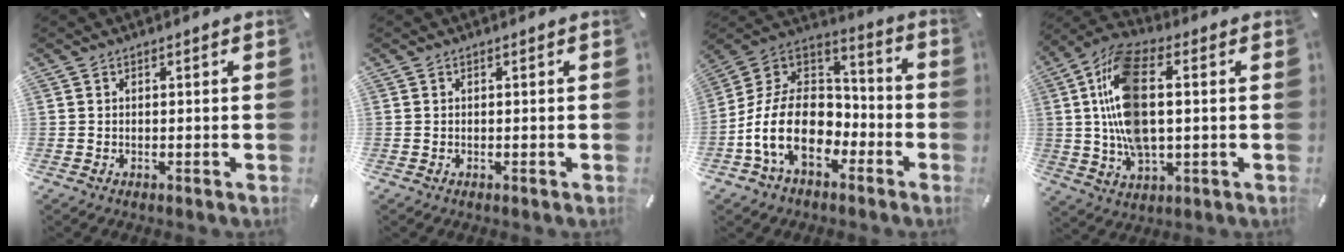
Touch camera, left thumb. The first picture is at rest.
{"total": 0.0}
{"total": 18.7, "force": [-6.2, 13.3, 11.6], "torque": [-0.247, 0.017, -0.104]}
{"total": 15.6, "force": [1.6, 8.0, 13.3], "torque": [-0.293, -0.001, 0.027]}